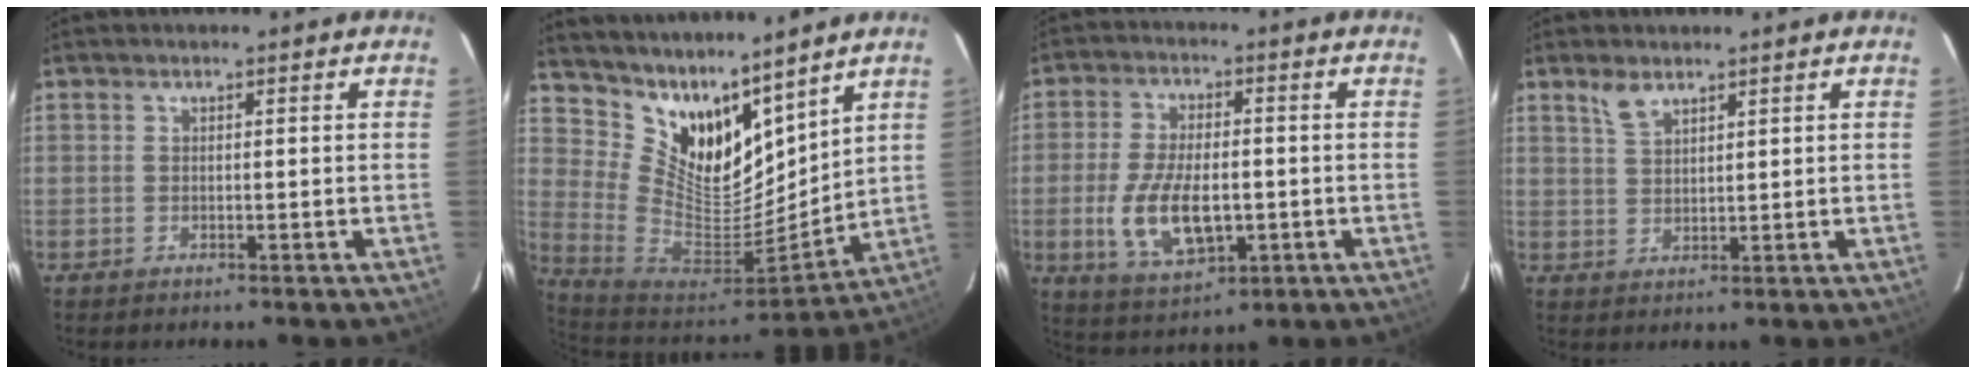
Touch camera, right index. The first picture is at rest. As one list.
[{"total": 16.1, "force": [12.9, 7.2, 6.5], "torque": [-0.147, -0.022, 0.254]}, {"total": 12.1, "force": [-2.4, 5.8, 10.3], "torque": [-0.211, -0.010, -0.034]}, {"total": 3.3, "force": [2.5, 1.3, 1.7], "torque": [-0.034, 0.002, 0.052]}]